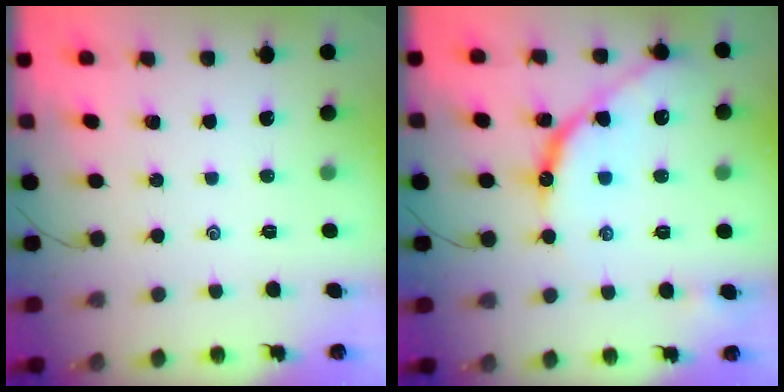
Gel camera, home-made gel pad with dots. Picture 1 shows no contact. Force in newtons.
{"total": 13.0, "press": 12.9, "slide": 0.9}